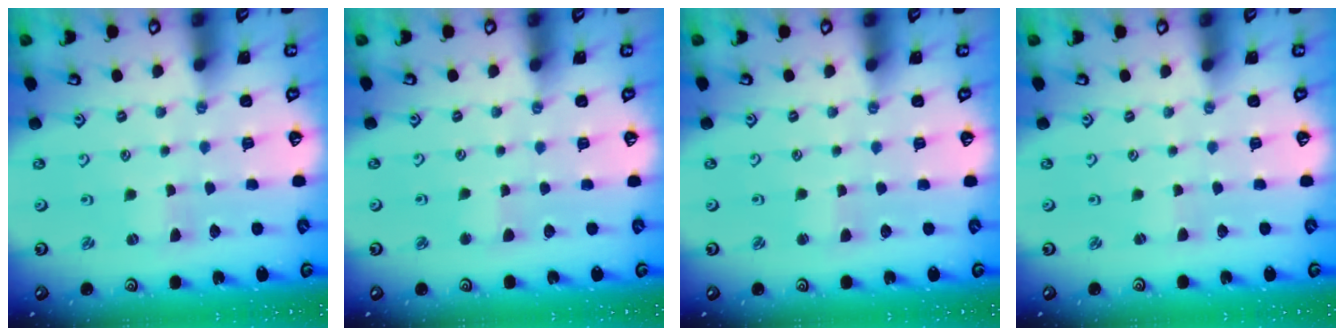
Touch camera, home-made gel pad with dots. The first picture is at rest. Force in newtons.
{"total": 2.1, "press": 2.1, "slide": 0.2}
{"total": 1.9, "press": 1.8, "slide": 0.3}
{"total": 0.7, "press": 0.7, "slide": 0.1}